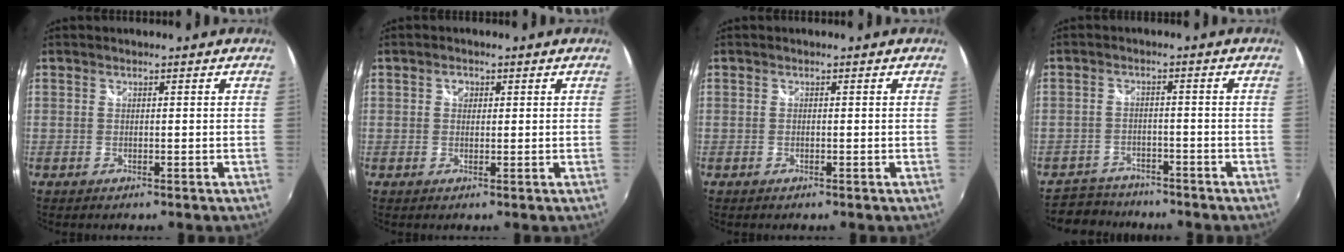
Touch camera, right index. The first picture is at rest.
{"total": 1.7, "force": [0.5, 1.4, 0.7], "torque": [-0.009, 0.006, 0.007]}
{"total": 0.0}
{"total": 7.0, "force": [-6.2, 3.1, 0.8], "torque": [-0.036, 0.000, -0.101]}